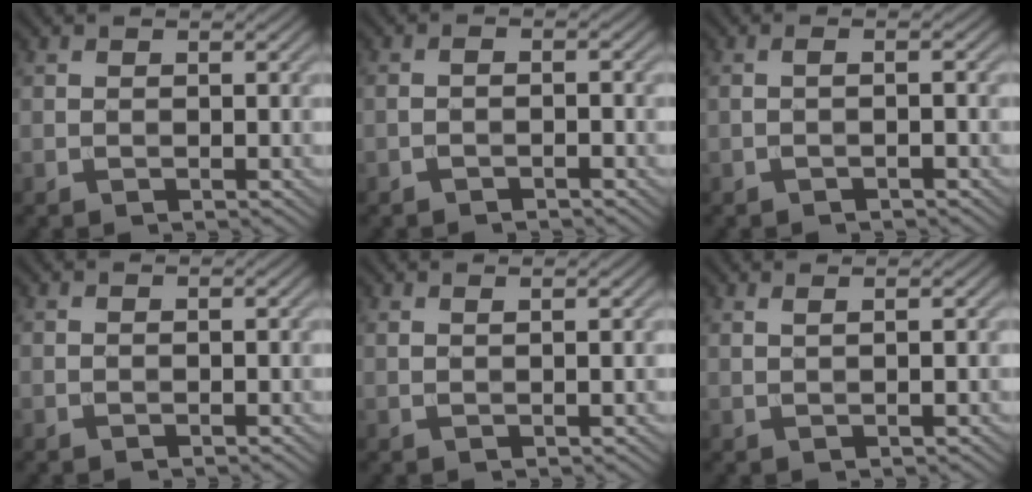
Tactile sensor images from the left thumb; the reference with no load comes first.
{"total": 1.2, "force": [-1.0, 0.2, 0.7], "torque": [-0.013, 0.005, -0.023]}
{"total": 1.5, "force": [-0.5, 0.1, 1.4], "torque": [-0.022, 0.009, -0.017]}
{"total": 0.0}
{"total": 1.4, "force": [0.9, 0.2, 1.1], "torque": [-0.019, 0.003, 0.009]}
{"total": 1.9, "force": [1.1, 0.4, 1.5], "torque": [-0.020, 0.002, 0.005]}